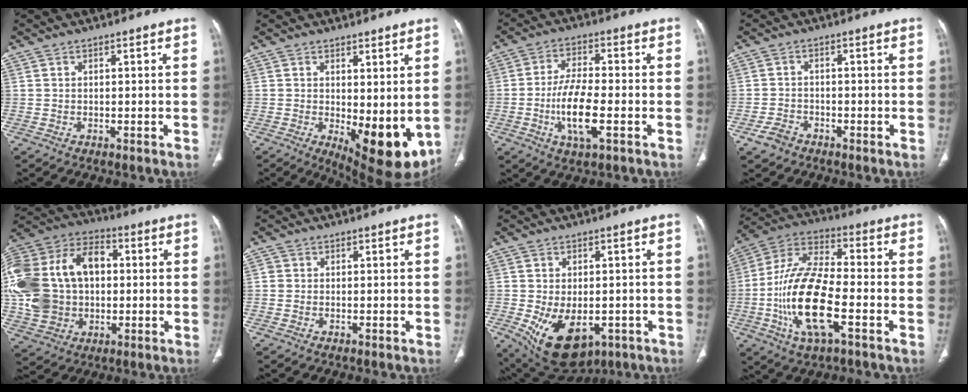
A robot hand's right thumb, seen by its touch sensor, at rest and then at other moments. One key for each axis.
{"total": 11.2, "fx": -1.1, "fy": 4.4, "fz": 10.2, "tx": -0.127, "ty": -0.028, "tz": 0.002}
{"total": 10.1, "fx": -2.7, "fy": 3.3, "fz": 9.2, "tx": -0.183, "ty": 0.007, "tz": -0.052}
{"total": 3.2, "fx": -2.1, "fy": 2.1, "fz": 1.1, "tx": -0.021, "ty": 0.011, "tz": -0.036}
{"total": 26.3, "fx": 1.4, "fy": 19.1, "fz": 18.0, "tx": -0.393, "ty": 0.035, "tz": 0.035}
{"total": 0.8, "fx": -0.1, "fy": 0.8, "fz": 0.2, "tx": 0.002, "ty": 0.003, "tz": -0.004}
{"total": 13.2, "fx": -4.4, "fy": 8.1, "fz": 9.5, "tx": -0.147, "ty": -0.005, "tz": -0.045}
{"total": 18.4, "fx": -4.9, "fy": 6.9, "fz": 16.3, "tx": -0.328, "ty": 0.023, "tz": -0.093}